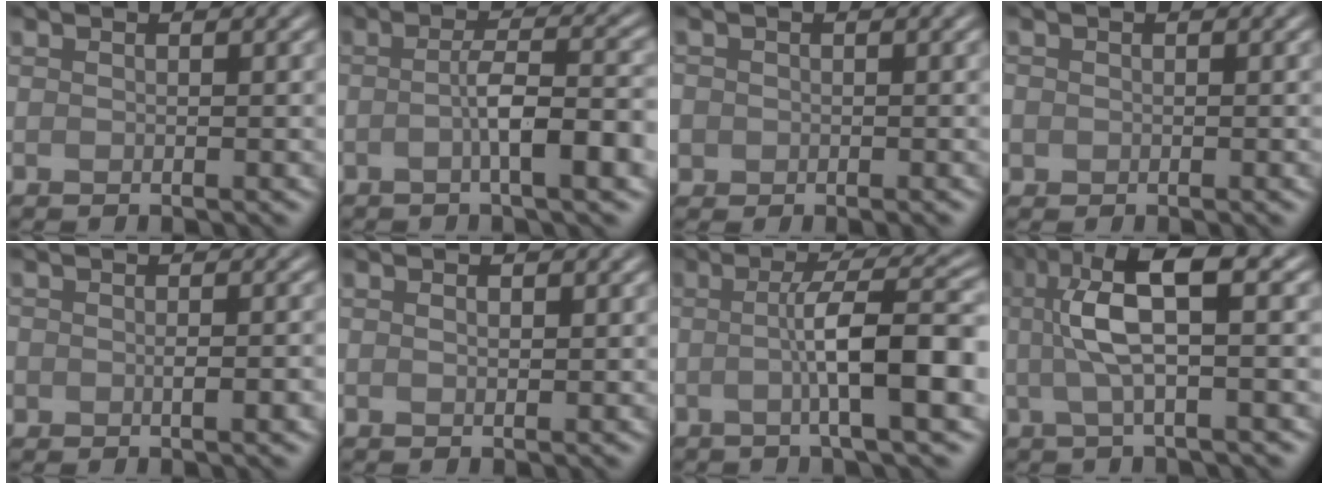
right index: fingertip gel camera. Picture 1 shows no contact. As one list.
[{"total": 5.7, "force": [-1.4, 1.2, 5.4], "torque": [-0.088, 0.010, -0.027]}, {"total": 2.3, "force": [-0.6, 2.1, 0.7], "torque": [-0.009, -0.005, -0.008]}, {"total": 1.3, "force": [-0.3, 1.1, 0.4], "torque": [-0.005, -0.005, -0.006]}, {"total": 3.3, "force": [-0.9, 2.0, 2.5], "torque": [-0.026, -0.006, -0.005]}, {"total": 0.7, "force": [0.3, 0.3, 0.5], "torque": [-0.010, 0.001, 0.005]}, {"total": 7.9, "force": [-0.7, 1.5, 7.7], "torque": [-0.113, 0.008, -0.015]}, {"total": 6.9, "force": [1.1, 1.8, 6.6], "torque": [-0.124, 0.016, 0.014]}]